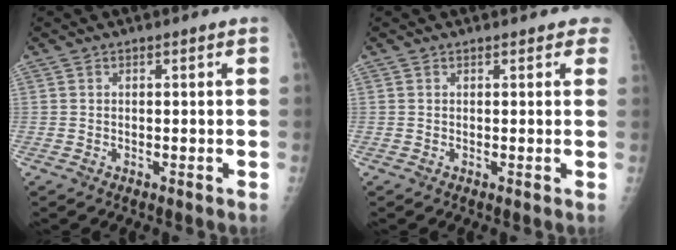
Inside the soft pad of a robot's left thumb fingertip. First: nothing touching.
{"total": 1.4, "force": [1.1, 0.8, 0.4], "torque": [0.012, -0.003, 0.000]}